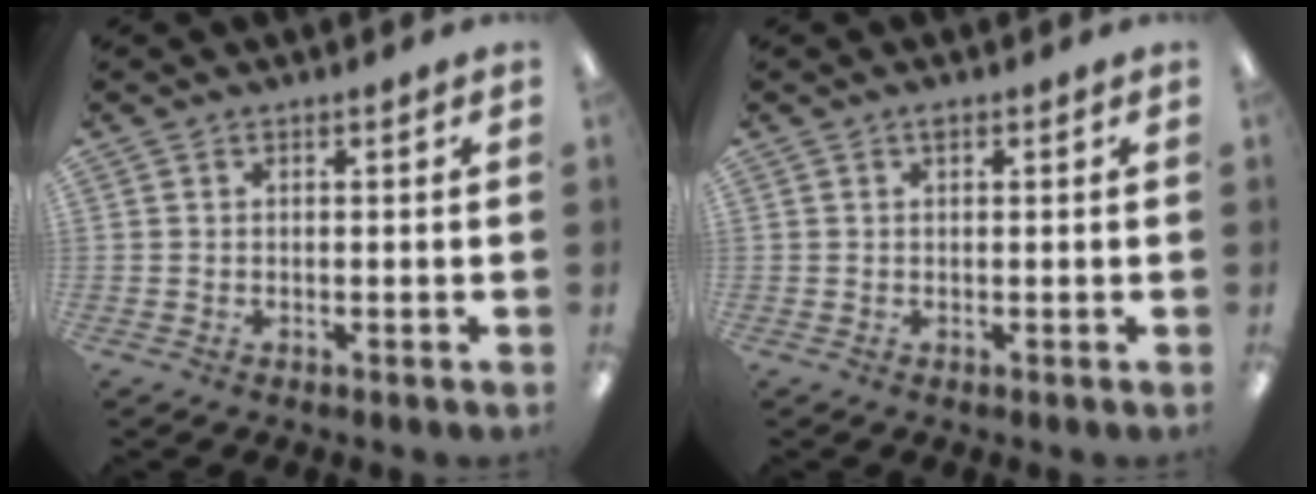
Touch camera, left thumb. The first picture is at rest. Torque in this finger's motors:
{"motor_torque": [0.16, -0.01, 0.07, -0.21, 0.00]}